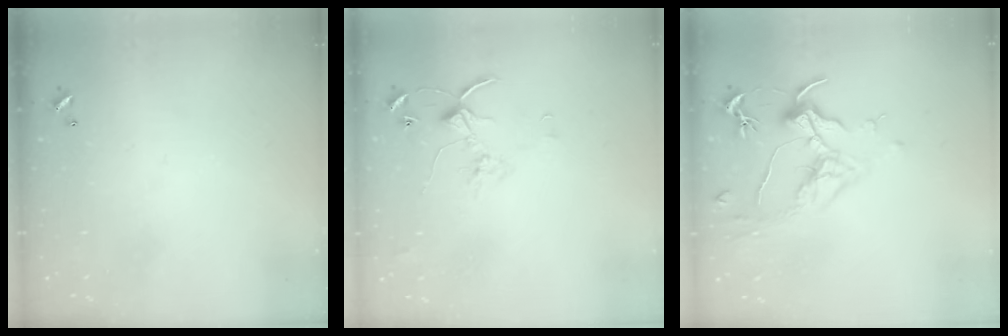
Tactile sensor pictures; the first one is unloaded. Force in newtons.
{"total": 2.8, "press": 2.8, "slide": 0.4}
{"total": 1.6, "press": 1.4, "slide": 0.7}